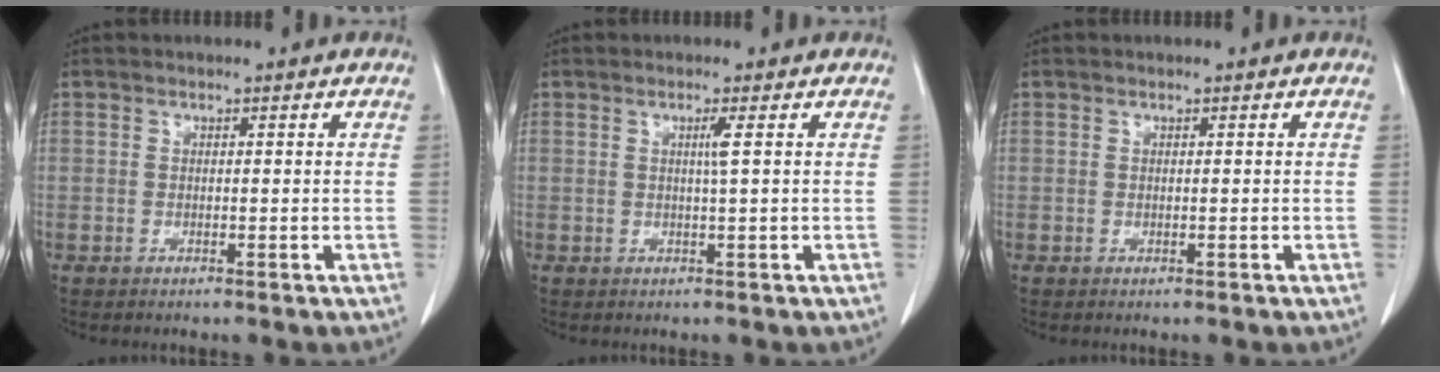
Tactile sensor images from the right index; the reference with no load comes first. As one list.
[{"total": 1.4, "force": [0.4, -0.5, 1.3], "torque": [-0.021, 0.001, 0.009]}, {"total": 0.0}]